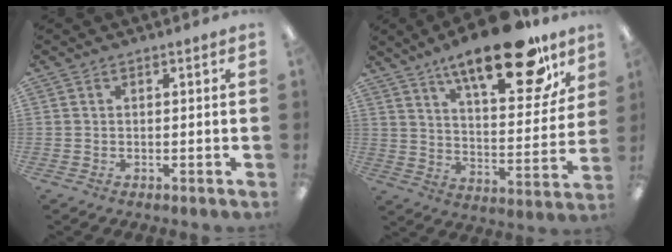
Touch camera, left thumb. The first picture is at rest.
{"total": 22.5, "force": [15.5, 7.4, 14.5], "torque": [-0.217, -0.091, 0.250]}